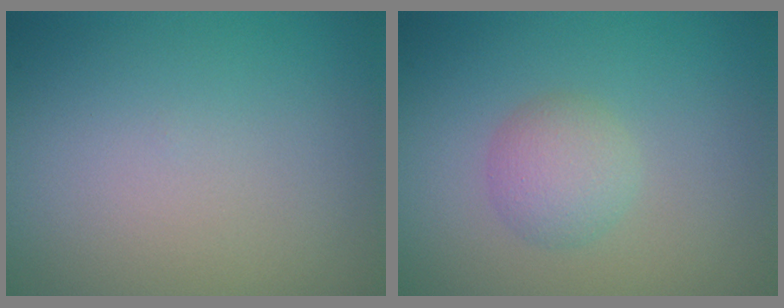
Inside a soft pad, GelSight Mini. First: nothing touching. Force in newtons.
{"total": 2.4, "press": 2.4, "slide": 0.1}